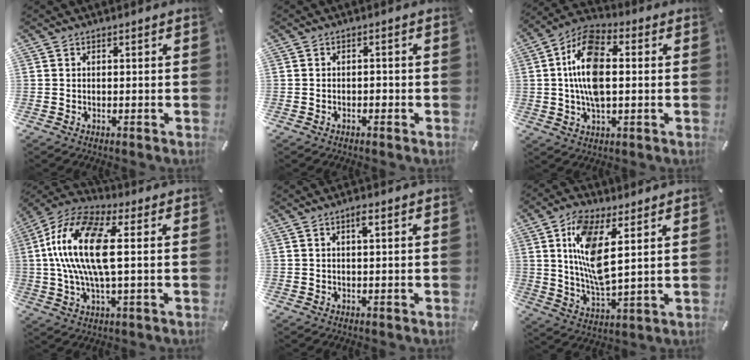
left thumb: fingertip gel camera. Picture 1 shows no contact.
{"total": 1.1, "force": [-0.5, 0.7, 0.7], "torque": [-0.015, 0.003, -0.011]}
{"total": 12.9, "force": [0.8, 6.9, 10.8], "torque": [-0.234, -0.003, 0.010]}
{"total": 17.8, "force": [2.1, 7.3, 16.1], "torque": [-0.340, -0.007, 0.031]}
{"total": 2.1, "force": [0.7, 0.5, 1.9], "torque": [-0.039, 0.004, 0.011]}
{"total": 12.6, "force": [4.9, 5.0, 10.4], "torque": [-0.221, -0.016, 0.084]}